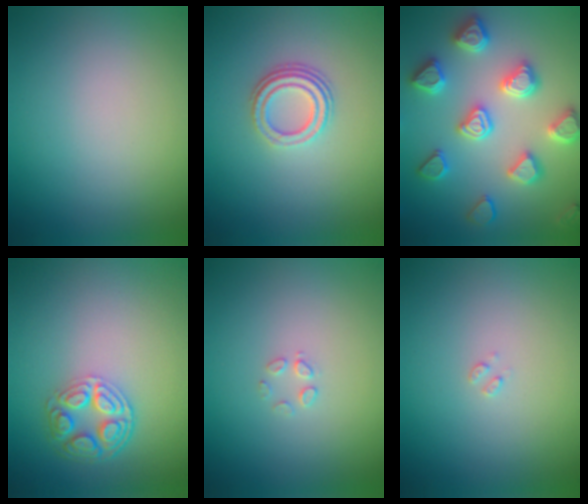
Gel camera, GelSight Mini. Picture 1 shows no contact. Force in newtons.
{"total": 3.2, "press": 2.4, "slide": 2.2}
{"total": 5.4, "press": 5.3, "slide": 1.2}
{"total": 4.6, "press": 3.5, "slide": 2.9}
{"total": 1.0, "press": 1.0, "slide": 0.1}
{"total": 0.6, "press": 0.6, "slide": 0.2}